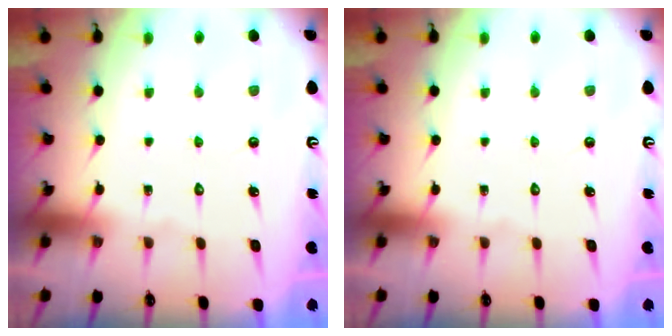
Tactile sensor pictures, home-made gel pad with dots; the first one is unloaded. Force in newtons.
{"total": 0.0}